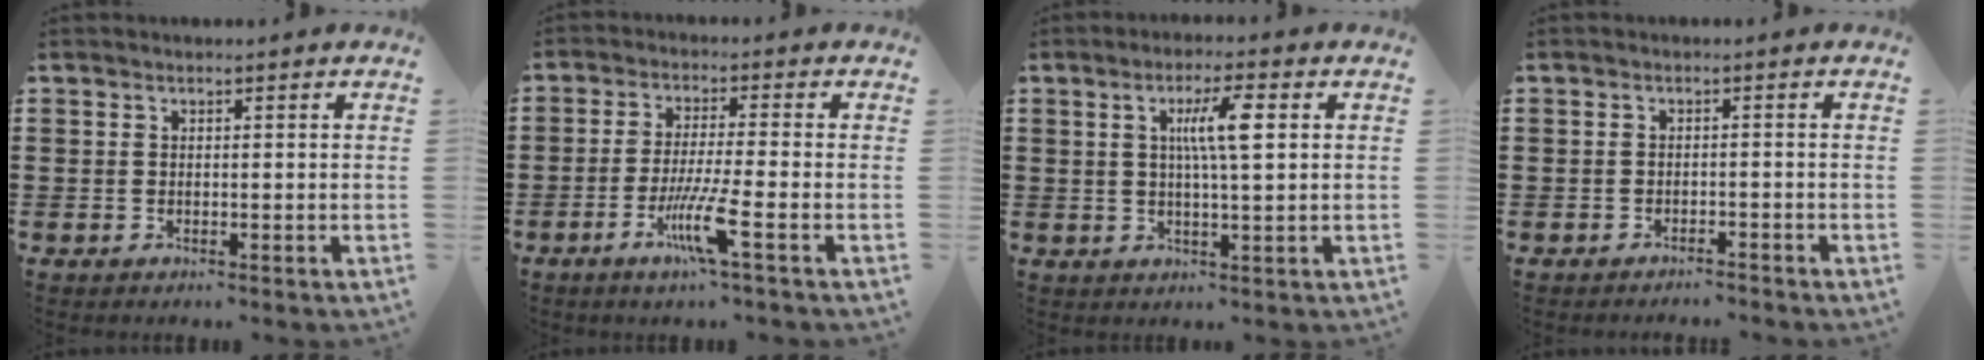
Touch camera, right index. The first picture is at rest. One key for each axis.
{"total": 7.3, "fx": -3.4, "fy": 0.1, "fz": 6.5, "tx": -0.132, "ty": -0.016, "tz": -0.064}
{"total": 6.3, "fx": 1.4, "fy": 0.9, "fz": 6.1, "tx": -0.119, "ty": 0.007, "tz": 0.019}
{"total": 1.3, "fx": -1.3, "fy": 0.0, "fz": 0.1, "tx": -0.007, "ty": 0.001, "tz": -0.028}